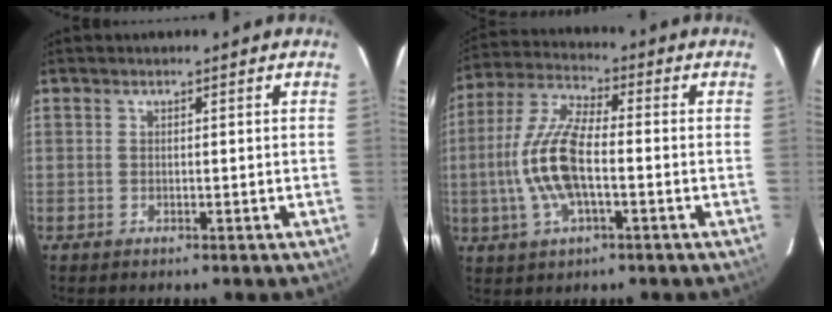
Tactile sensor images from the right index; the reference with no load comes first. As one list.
[{"total": 13.0, "force": [-2.2, 4.8, 11.9], "torque": [-0.255, 0.005, -0.047]}]